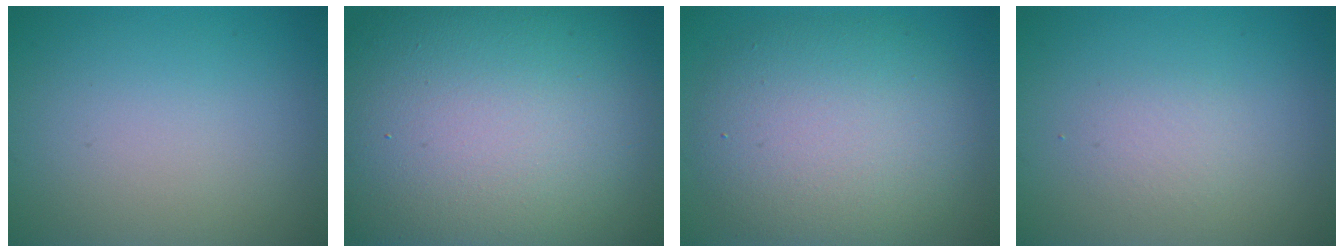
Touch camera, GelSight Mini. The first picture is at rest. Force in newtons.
{"total": 21.1, "press": 21.1, "slide": 1.0}
{"total": 8.2, "press": 8.2, "slide": 0.8}
{"total": 1.4, "press": 1.4, "slide": 0.1}